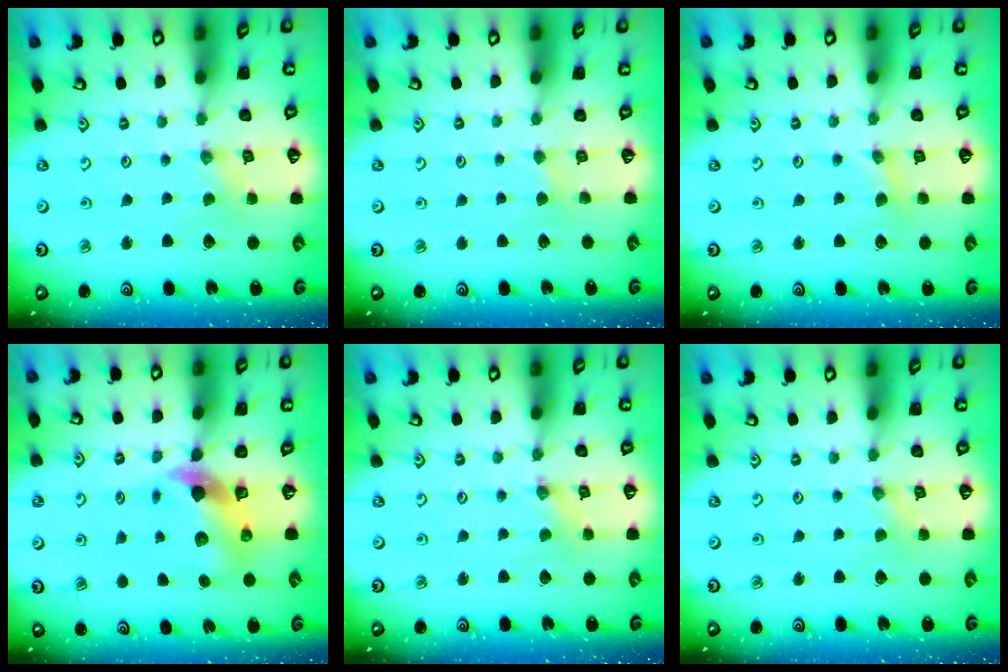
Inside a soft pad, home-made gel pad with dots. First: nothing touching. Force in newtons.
{"total": 2.1, "press": 2.1, "slide": 0.4}
{"total": 2.8, "press": 2.8, "slide": 0.5}
{"total": 7.6, "press": 7.5, "slide": 1.2}
{"total": 0.0}
{"total": 1.0, "press": 0.9, "slide": 0.2}